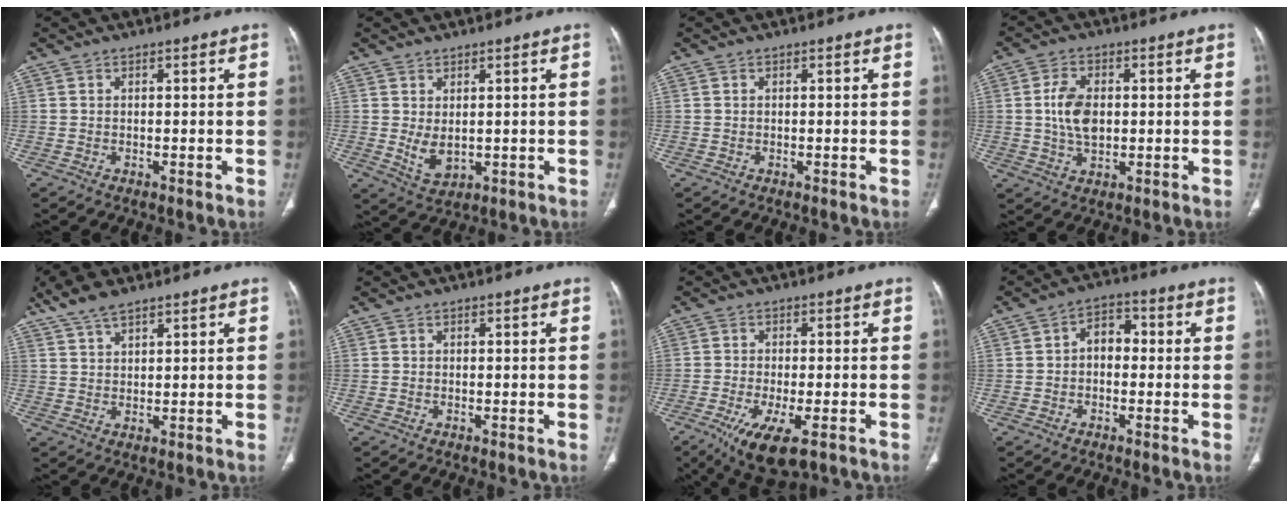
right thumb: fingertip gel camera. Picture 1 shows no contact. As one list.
[{"total": 4.3, "force": [0.3, 2.6, 3.4], "torque": [-0.054, -0.009, 0.021]}, {"total": 0.0}, {"total": 7.3, "force": [0.5, 4.5, 5.7], "torque": [-0.103, 0.000, 0.011]}, {"total": 5.7, "force": [4.4, 1.9, 3.2], "torque": [-0.064, -0.005, 0.090]}, {"total": 0.0}, {"total": 10.3, "force": [-5.5, 3.5, 8.0], "torque": [-0.141, -0.010, -0.087]}, {"total": 5.2, "force": [-0.3, 3.7, 3.7], "torque": [-0.039, 0.022, -0.017]}]